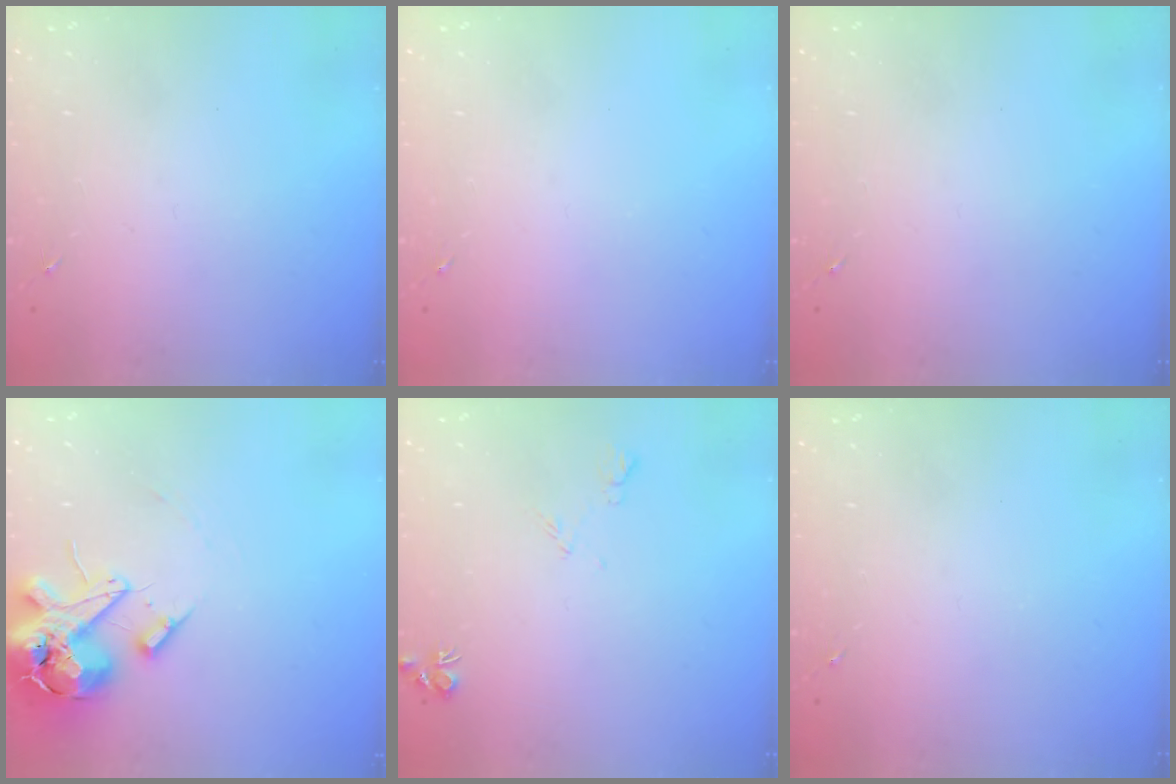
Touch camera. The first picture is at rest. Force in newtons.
{"total": 0.0}
{"total": 0.0}
{"total": 16.2, "press": 16.0, "slide": 2.7}
{"total": 5.8, "press": 5.8, "slide": 0.8}
{"total": 0.0}